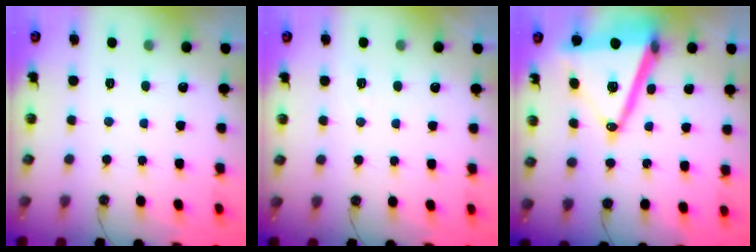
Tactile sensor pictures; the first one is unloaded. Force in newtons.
{"total": 4.5, "press": 3.2, "slide": 3.2}
{"total": 21.9, "press": 21.6, "slide": 3.7}